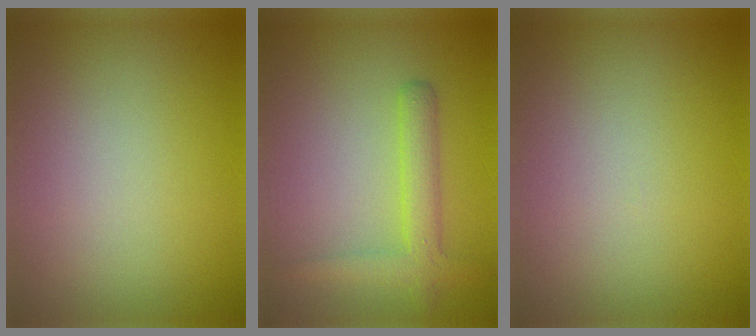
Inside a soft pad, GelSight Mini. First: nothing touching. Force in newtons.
{"total": 3.0, "press": 3.0, "slide": 0.2}
{"total": 0.0}